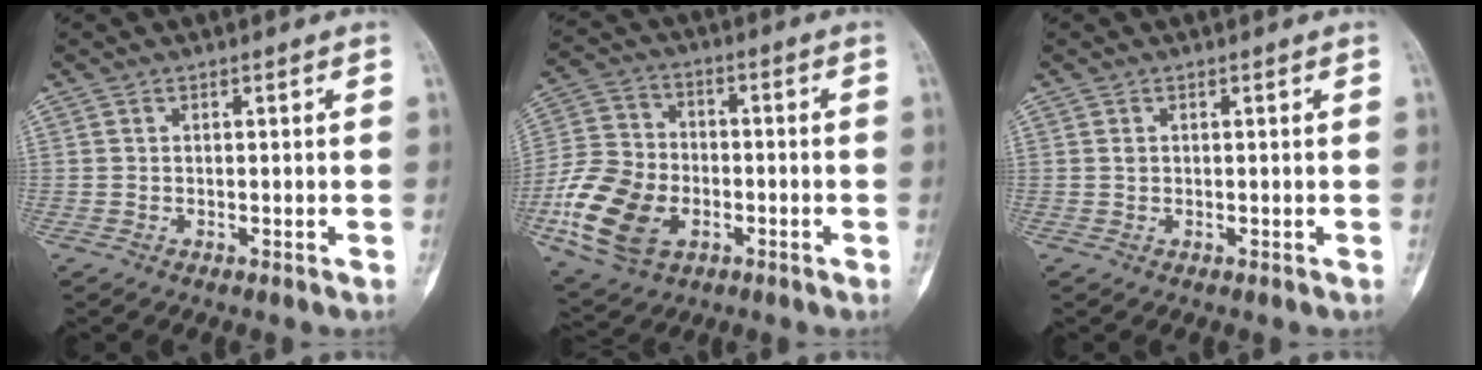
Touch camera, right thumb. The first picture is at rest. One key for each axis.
{"total": 16.1, "fx": -5.0, "fy": 11.0, "fz": 10.6, "tx": -0.196, "ty": 0.013, "tz": -0.092}
{"total": 0.6, "fx": 0.1, "fy": 0.5, "fz": 0.3, "tx": -0.002, "ty": 0.001, "tz": 0.002}